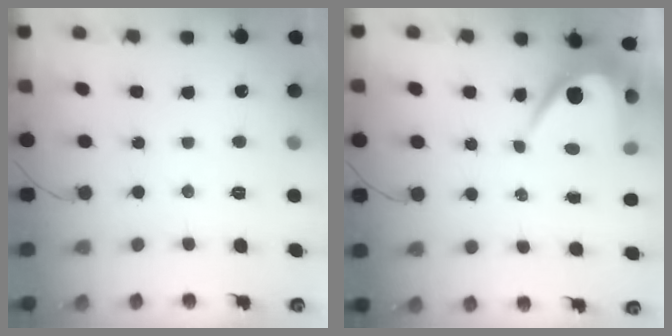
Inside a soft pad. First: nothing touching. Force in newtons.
{"total": 7.6, "press": 7.6, "slide": 0.5}